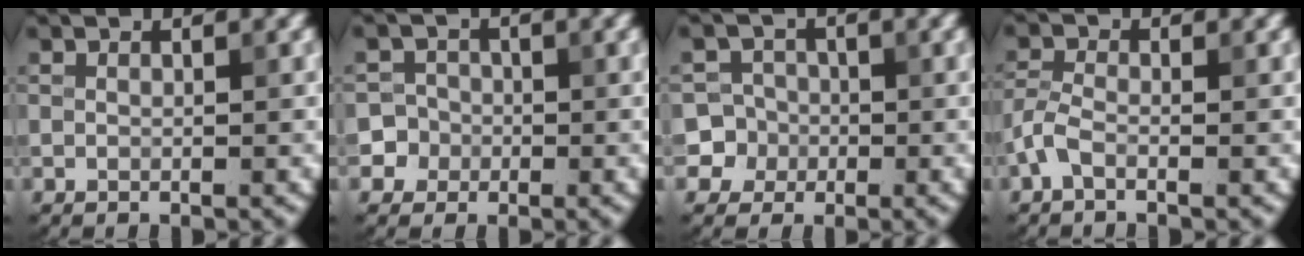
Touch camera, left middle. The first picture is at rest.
{"total": 4.7, "force": [-1.7, 4.3, 0.6], "torque": [0.008, 0.012, -0.050]}
{"total": 5.7, "force": [-1.7, 5.4, 0.7], "torque": [0.005, 0.015, -0.053]}
{"total": 2.0, "force": [-1.1, 0.9, 1.5], "torque": [-0.039, 0.003, -0.034]}